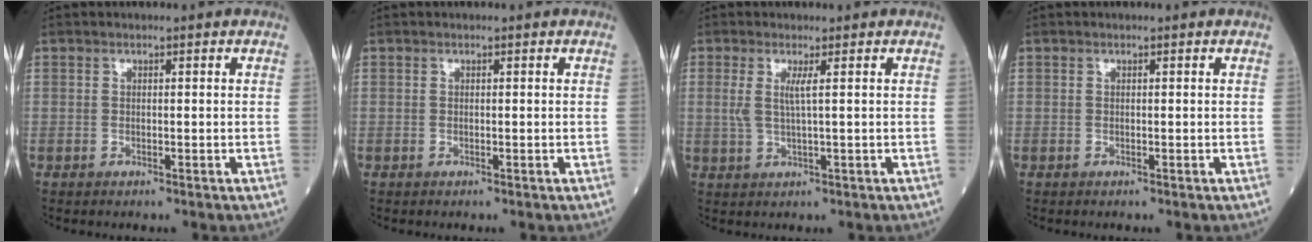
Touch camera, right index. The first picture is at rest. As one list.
[{"total": 0.0}, {"total": 2.7, "force": [0.7, -0.2, 2.6], "torque": [-0.063, 0.001, 0.015]}, {"total": 0.0}]